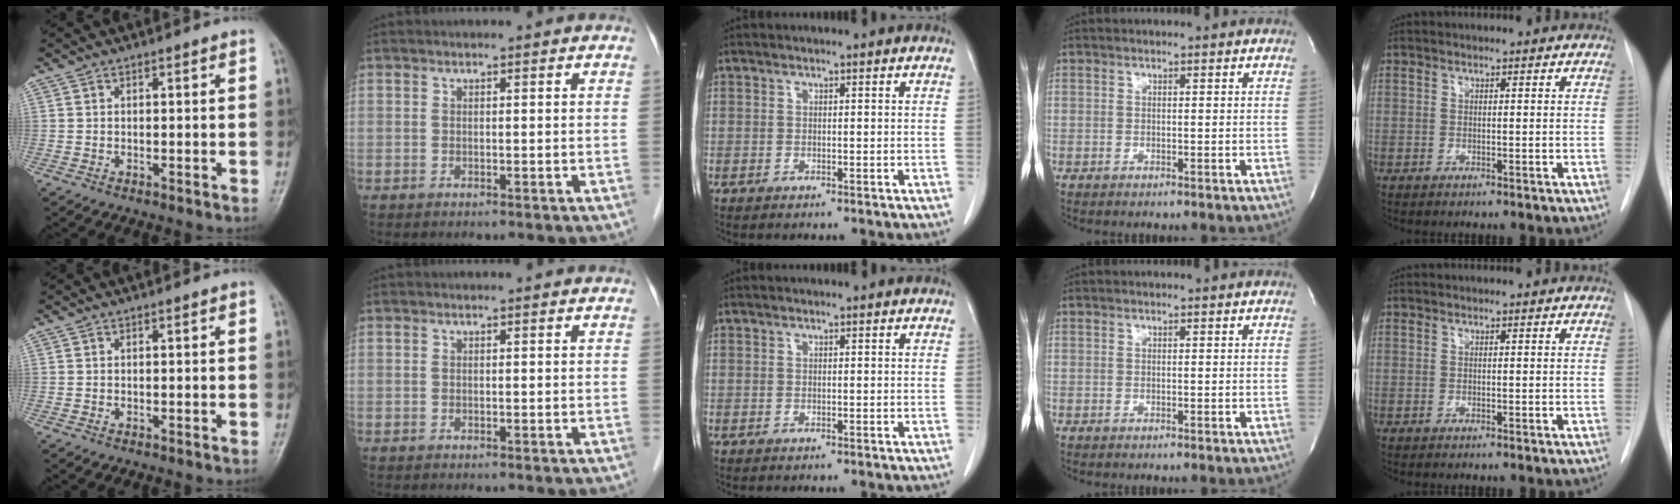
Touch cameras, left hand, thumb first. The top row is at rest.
{}